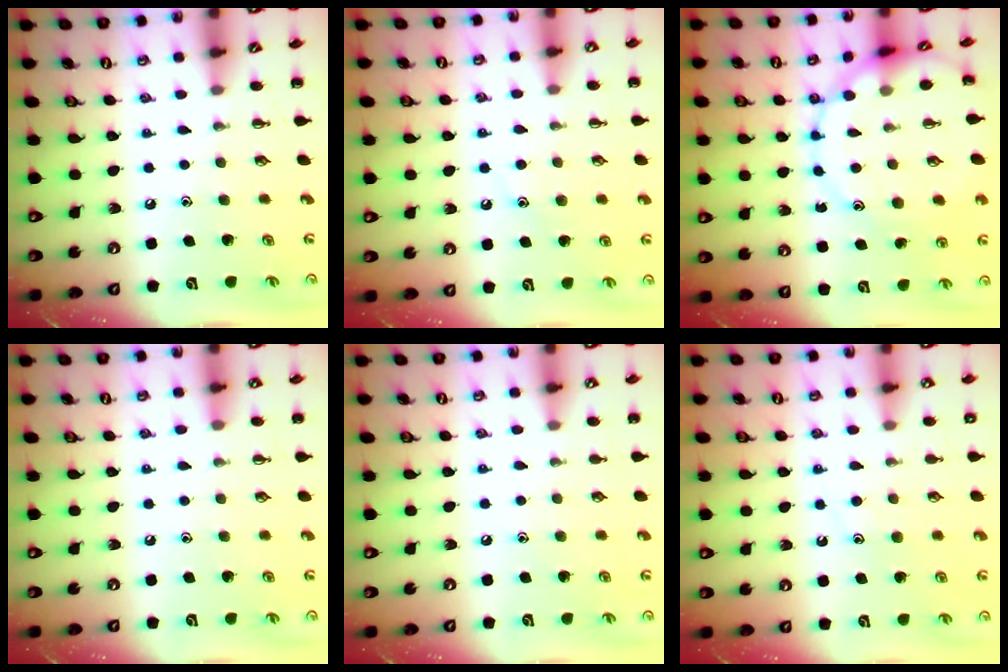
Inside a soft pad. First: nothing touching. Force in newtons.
{"total": 8.2, "press": 8.1, "slide": 1.5}
{"total": 13.9, "press": 13.8, "slide": 1.1}
{"total": 4.5, "press": 4.2, "slide": 1.8}
{"total": 6.2, "press": 5.9, "slide": 1.9}
{"total": 8.6, "press": 8.5, "slide": 0.9}